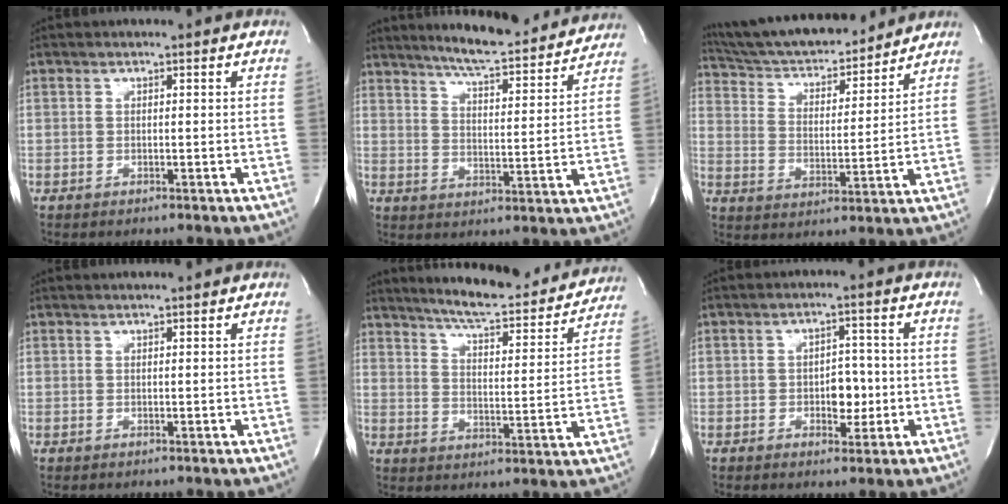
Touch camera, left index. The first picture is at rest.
{"total": 16.3, "force": [15.0, 1.9, 6.2], "torque": [-0.092, -0.010, 0.203]}
{"total": 18.5, "force": [17.0, 3.6, 6.4], "torque": [-0.110, 0.014, 0.271]}
{"total": 1.8, "force": [1.7, 0.1, 0.7], "torque": [-0.008, 0.015, 0.028]}
{"total": 18.6, "force": [17.0, 2.7, 6.8], "torque": [-0.094, -0.020, 0.224]}
{"total": 4.0, "force": [-0.7, 2.5, 3.1], "torque": [-0.036, 0.005, -0.006]}